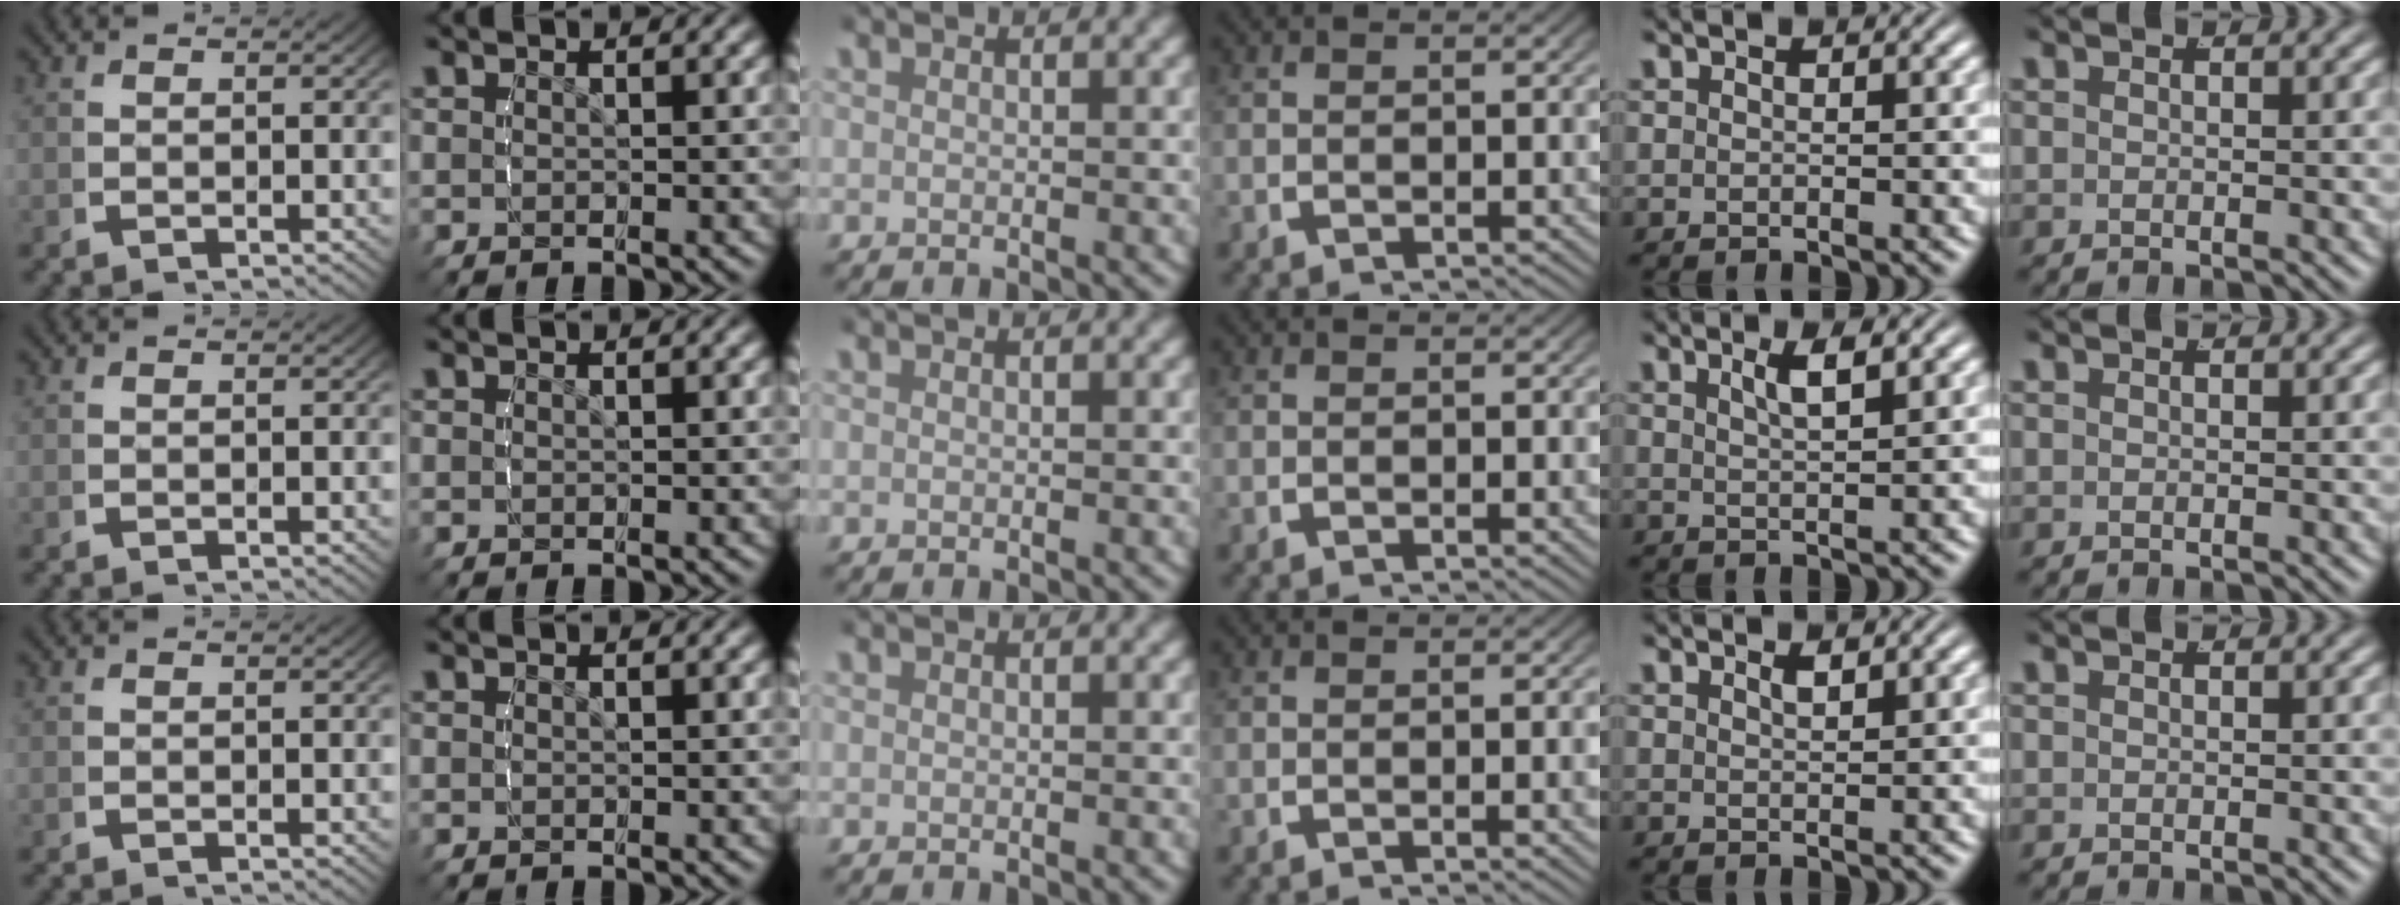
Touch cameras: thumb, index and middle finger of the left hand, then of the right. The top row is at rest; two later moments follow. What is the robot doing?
{"motion": "lift_and_place", "object": "cubes"}